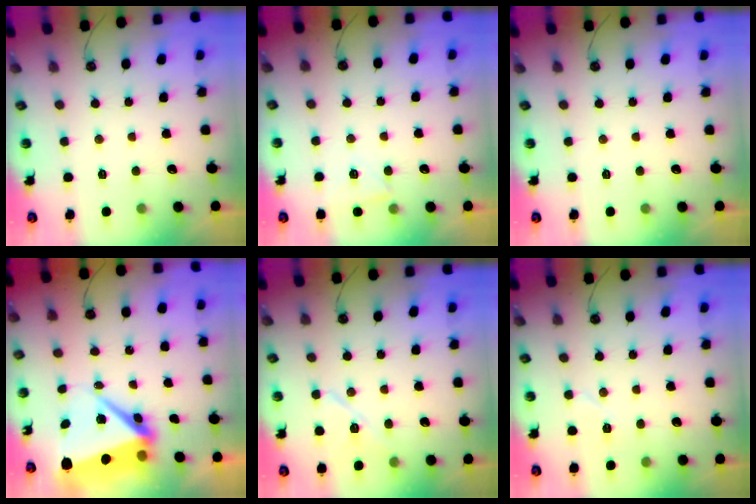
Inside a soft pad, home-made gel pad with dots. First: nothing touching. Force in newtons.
{"total": 4.9, "press": 4.9, "slide": 0.3}
{"total": 0.0}
{"total": 10.5, "press": 10.3, "slide": 1.9}
{"total": 9.2, "press": 9.2, "slide": 0.9}
{"total": 5.3, "press": 4.8, "slide": 2.1}